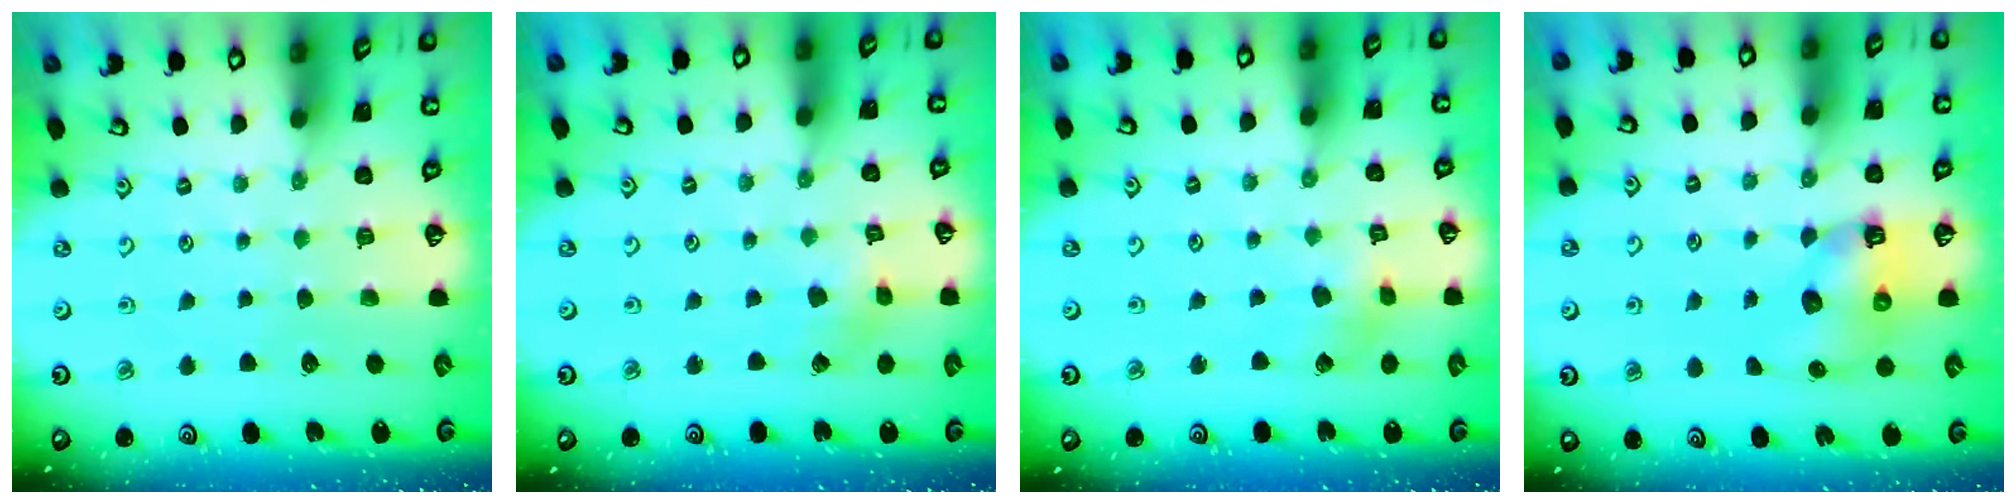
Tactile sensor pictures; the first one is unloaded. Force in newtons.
{"total": 2.3, "press": 2.3, "slide": 0.2}
{"total": 3.9, "press": 3.8, "slide": 0.4}
{"total": 6.9, "press": 6.8, "slide": 1.0}